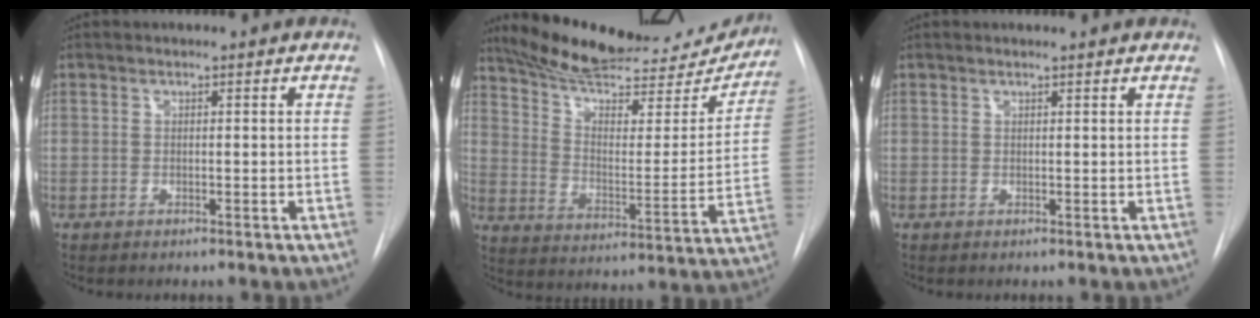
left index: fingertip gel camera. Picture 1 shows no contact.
{"total": 26.4, "force": [23.6, 6.7, 9.9], "torque": [-0.152, -0.045, 0.314]}
{"total": 1.5, "force": [1.4, 0.2, 0.5], "torque": [-0.012, 0.006, 0.010]}